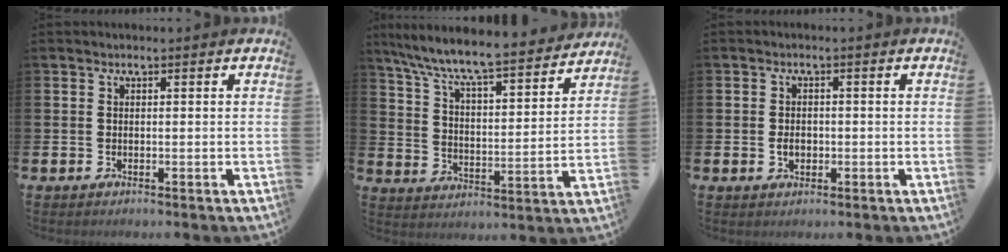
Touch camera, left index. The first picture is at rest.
{"total": 8.6, "force": [8.0, 0.7, 3.1], "torque": [-0.087, -0.065, 0.130]}
{"total": 2.0, "force": [-0.3, 1.5, 1.3], "torque": [-0.014, 0.001, -0.011]}